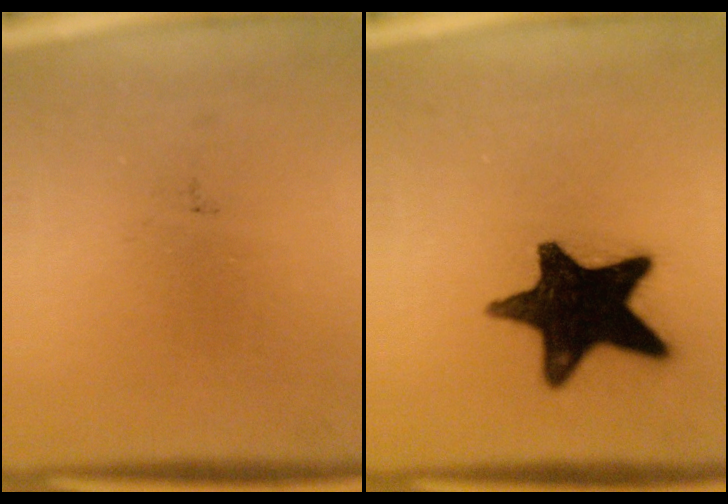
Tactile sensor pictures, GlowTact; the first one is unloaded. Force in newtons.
{"total": 17.7}